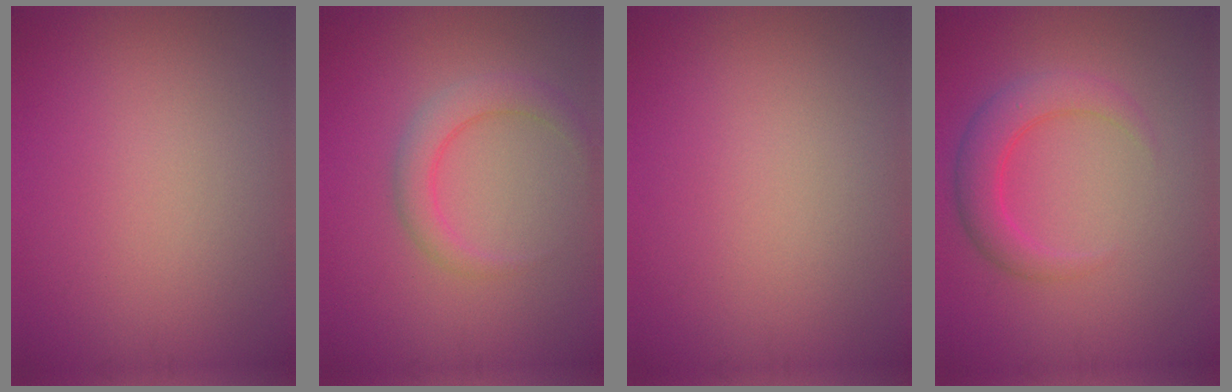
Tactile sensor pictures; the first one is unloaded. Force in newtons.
{"total": 2.8, "press": 2.8, "slide": 0.1}
{"total": 0.0}
{"total": 3.6, "press": 3.6, "slide": 0.2}